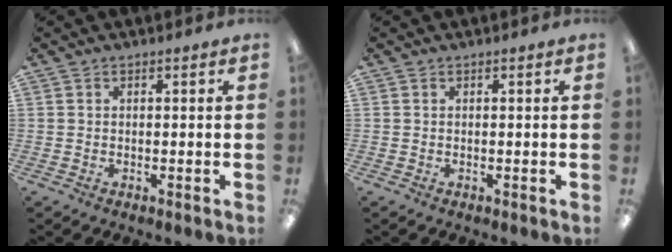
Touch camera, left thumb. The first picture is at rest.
{"total": 0.0}